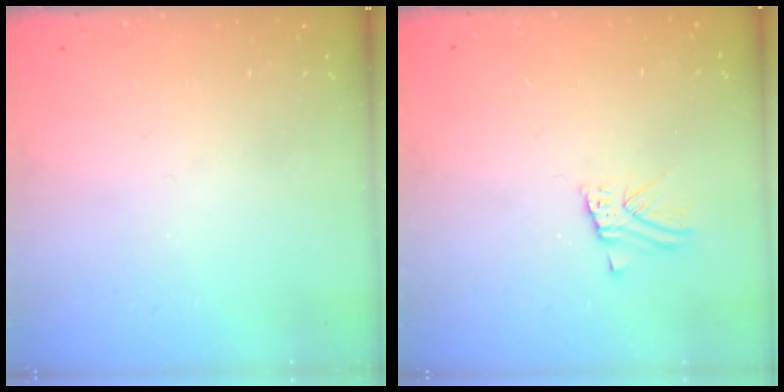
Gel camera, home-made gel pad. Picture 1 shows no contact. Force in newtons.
{"total": 2.4, "press": 2.4, "slide": 0.2}